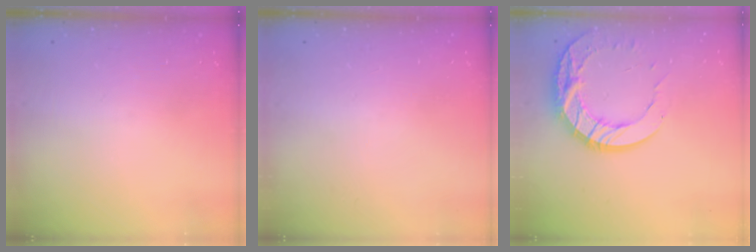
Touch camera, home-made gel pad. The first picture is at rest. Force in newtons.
{"total": 0.0}
{"total": 14.8, "press": 14.7, "slide": 1.1}